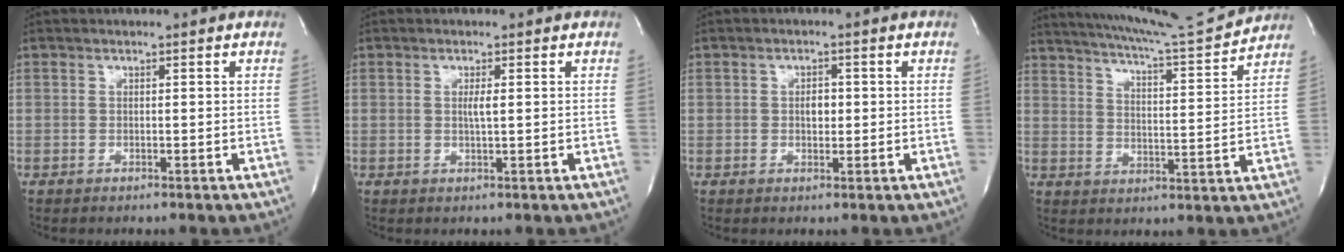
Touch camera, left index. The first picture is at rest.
{"total": 1.5, "force": [0.1, 0.0, 1.5], "torque": [-0.033, -0.003, 0.001]}
{"total": 2.1, "force": [-0.1, 1.3, 1.7], "torque": [-0.027, -0.001, -0.001]}
{"total": 14.5, "force": [13.7, -1.2, 4.5], "torque": [-0.080, -0.036, 0.197]}